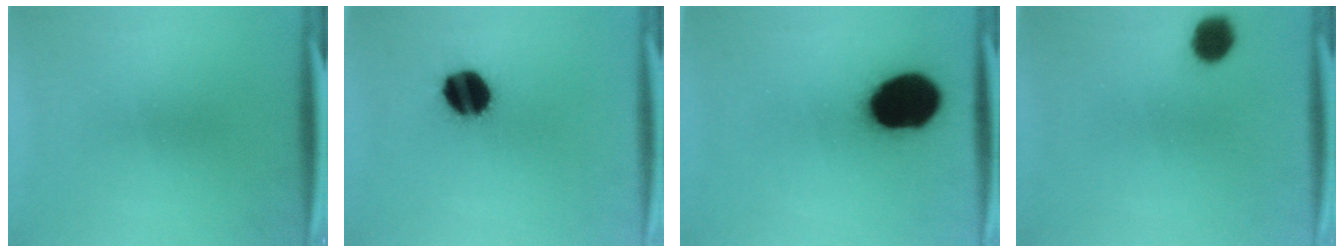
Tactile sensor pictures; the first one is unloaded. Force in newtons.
{"total": 12.1}
{"total": 20.1}
{"total": 5.9}